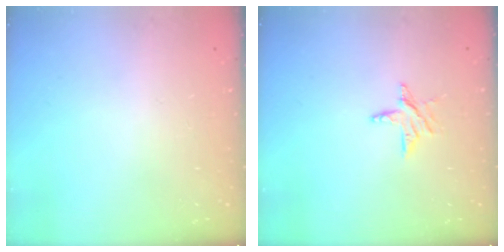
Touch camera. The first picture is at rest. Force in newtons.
{"total": 5.5, "press": 5.5, "slide": 0.5}